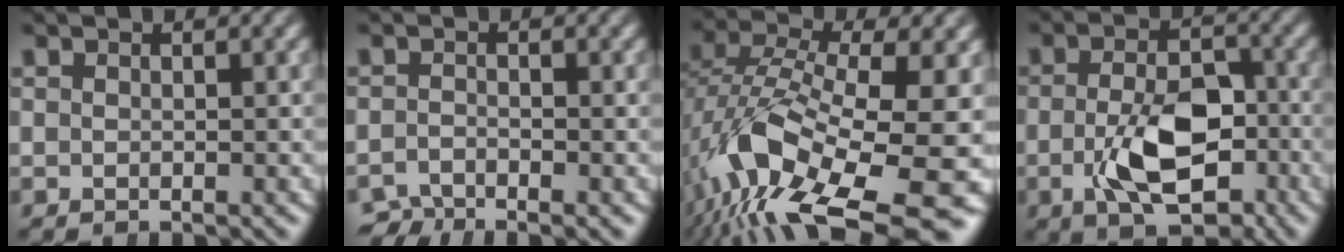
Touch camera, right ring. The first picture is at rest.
{"total": 2.2, "force": [-2.1, 0.7, 0.3], "torque": [-0.004, -0.011, -0.037]}
{"total": 13.2, "force": [-4.3, 6.8, 10.5], "torque": [-0.225, -0.053, -0.036]}
{"total": 6.8, "force": [-1.8, 3.6, 5.5], "torque": [-0.098, -0.024, -0.021]}